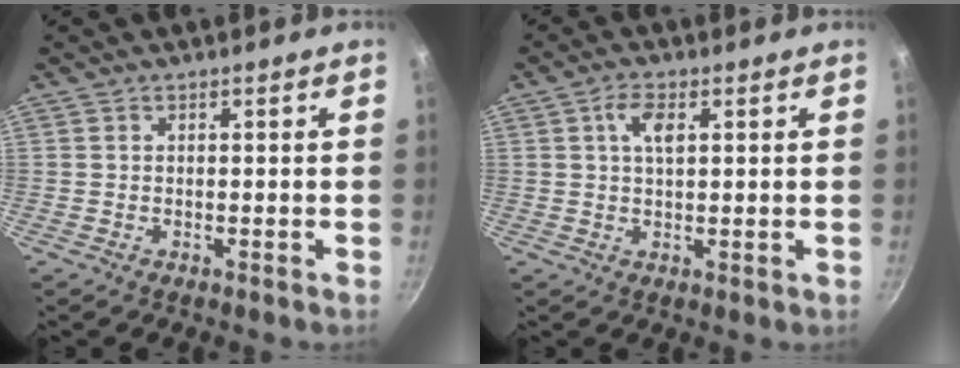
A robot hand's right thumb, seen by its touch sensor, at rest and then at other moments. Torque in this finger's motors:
{"motor_torque": [-0.27, 0.86, 0.26, -0.08, 0.02]}